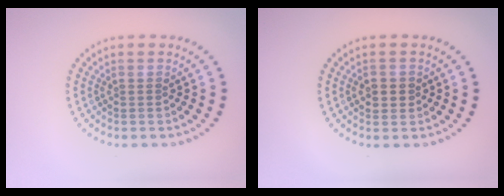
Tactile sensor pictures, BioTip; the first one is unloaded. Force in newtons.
{"total": 1.9, "press": 1.9, "slide": 0.2}